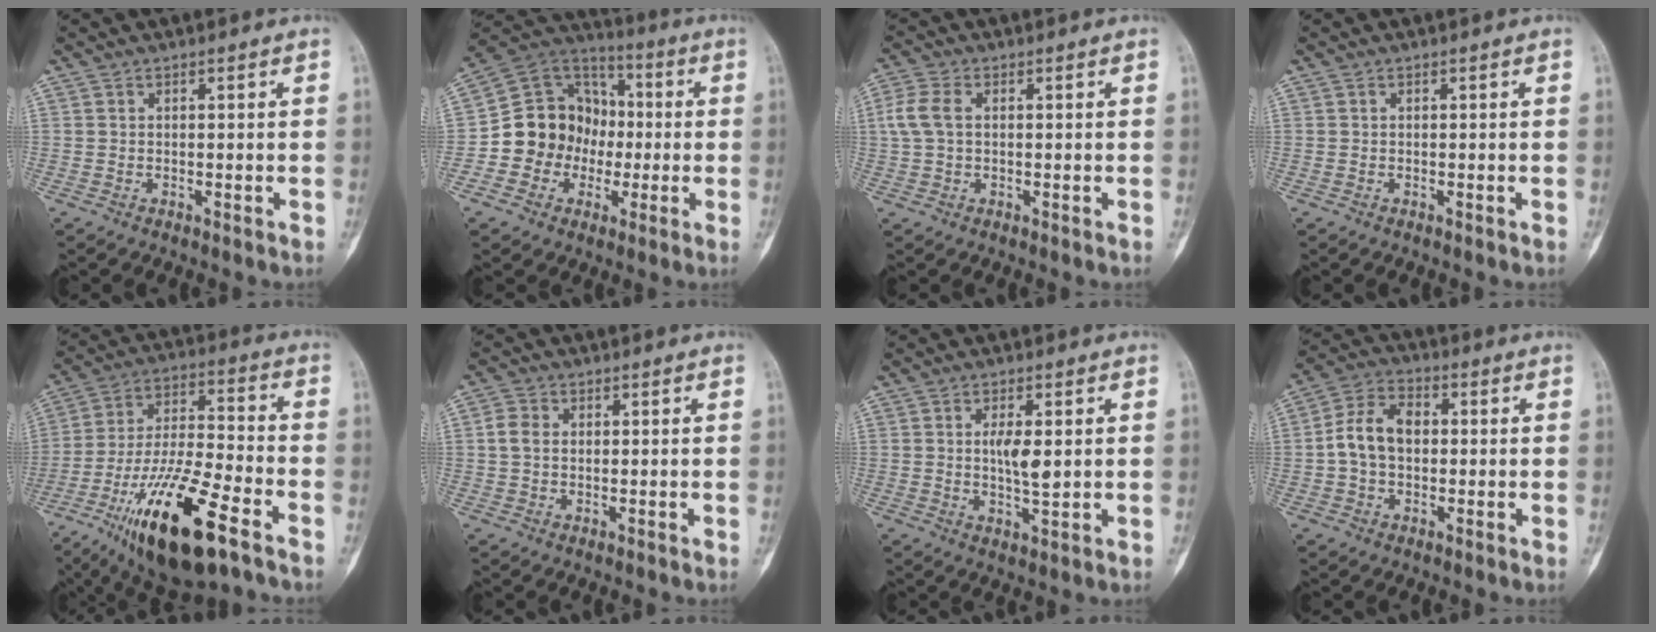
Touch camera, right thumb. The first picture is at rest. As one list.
[{"total": 14.9, "force": [-2.4, 13.7, 5.5], "torque": [-0.044, 0.058, -0.045]}, {"total": 5.1, "force": [0.6, 3.2, 3.9], "torque": [-0.102, 0.012, 0.009]}, {"total": 0.0}, {"total": 22.0, "force": [-11.8, 6.1, 17.5], "torque": [-0.354, 0.039, -0.208]}, {"total": 3.3, "force": [0.4, 2.5, 2.1], "torque": [-0.038, 0.006, 0.002]}, {"total": 5.3, "force": [0.7, 1.8, 5.0], "torque": [-0.083, -0.010, 0.014]}, {"total": 9.1, "force": [-0.1, 6.5, 6.4], "torque": [-0.110, 0.028, -0.010]}]